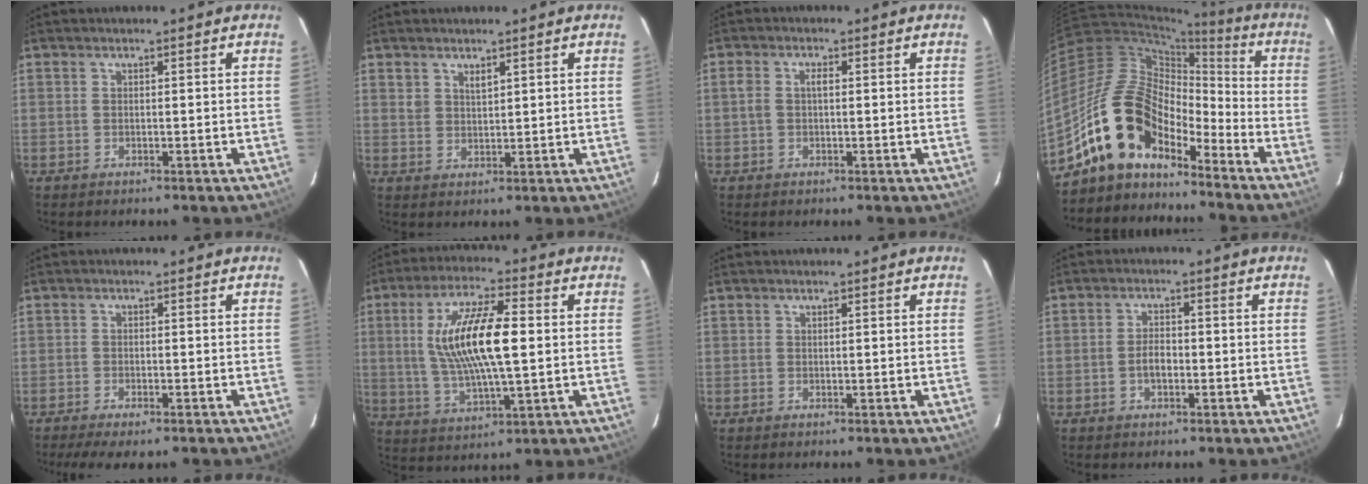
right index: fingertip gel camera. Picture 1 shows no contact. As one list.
[{"total": 2.4, "force": [1.8, 1.3, 1.0], "torque": [-0.015, 0.001, 0.034]}, {"total": 2.5, "force": [0.1, 1.4, 2.1], "torque": [-0.042, 0.006, 0.000]}, {"total": 15.0, "force": [-11.2, 7.1, 7.0], "torque": [-0.128, 0.017, -0.212]}, {"total": 6.0, "force": [-4.7, 1.3, 3.5], "torque": [-0.082, -0.026, -0.076]}, {"total": 15.6, "force": [1.6, 4.4, 14.8], "torque": [-0.286, 0.004, 0.037]}, {"total": 0.0}, {"total": 2.9, "force": [-1.0, 1.6, 2.3], "torque": [-0.044, 0.004, -0.016]}]